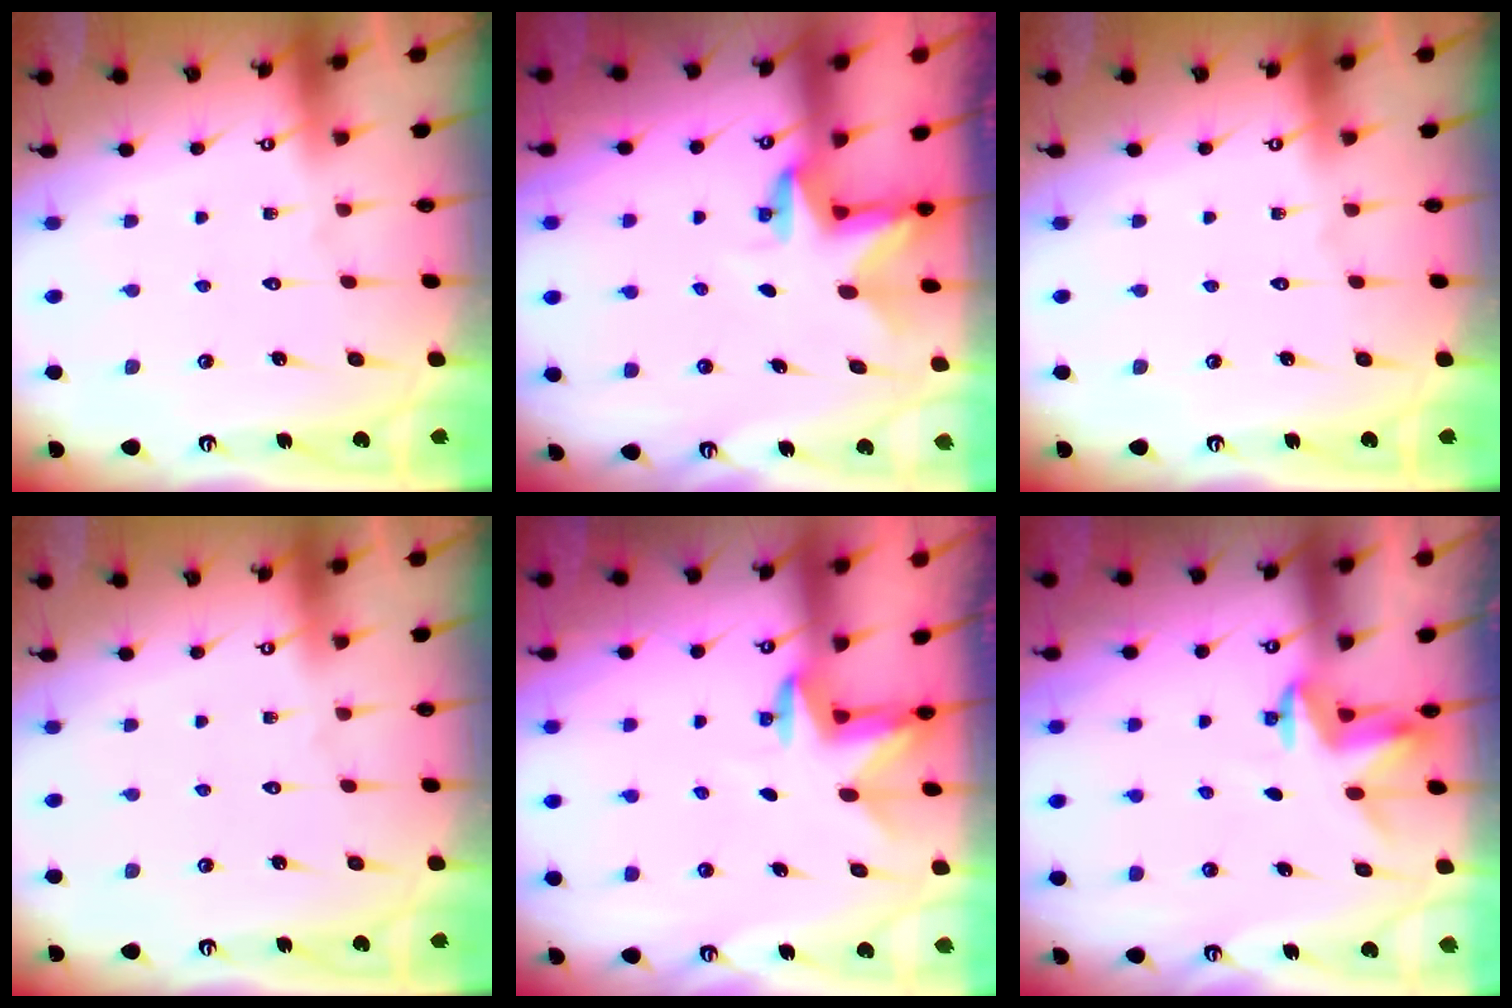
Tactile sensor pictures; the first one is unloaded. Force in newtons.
{"total": 2.8, "press": 2.8, "slide": 0.2}
{"total": 0.0}
{"total": 0.0}
{"total": 3.0, "press": 2.9, "slide": 0.7}
{"total": 3.2, "press": 3.2, "slide": 0.3}